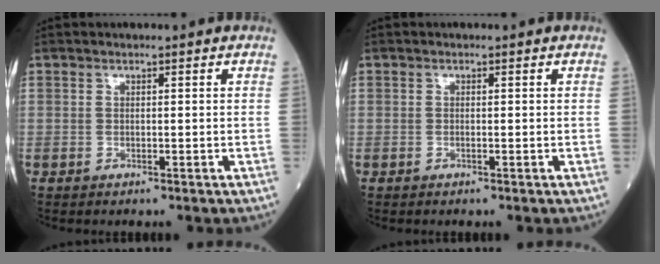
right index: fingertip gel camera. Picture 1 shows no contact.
{"total": 0.0}